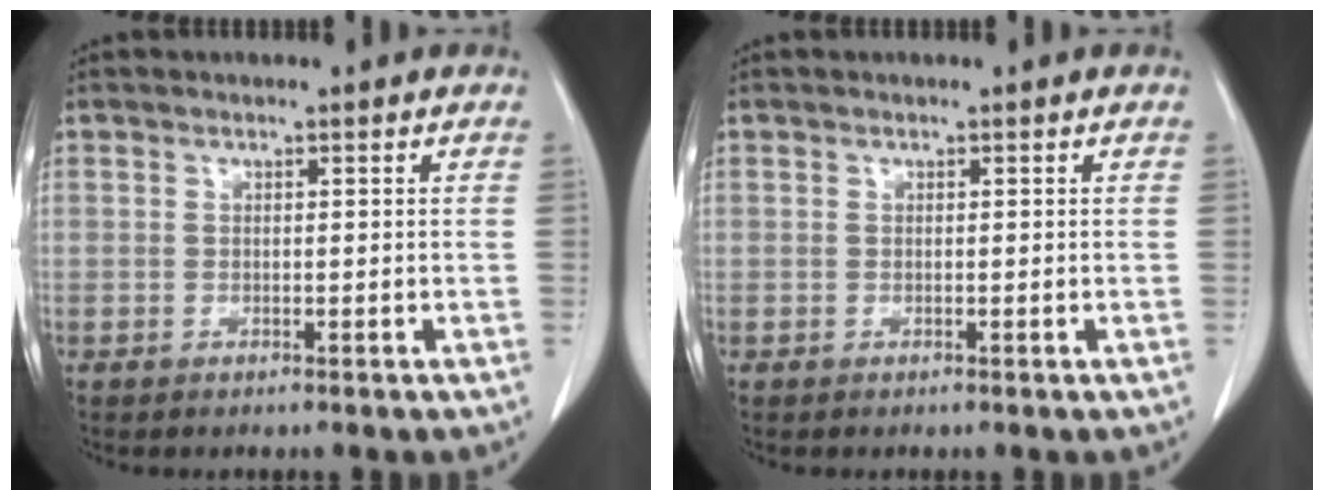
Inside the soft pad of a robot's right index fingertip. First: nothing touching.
{"total": 0.0}